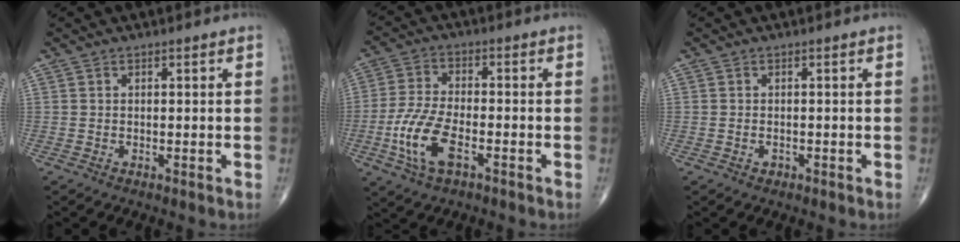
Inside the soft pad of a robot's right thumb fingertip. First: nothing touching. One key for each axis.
{"total": 10.3, "fx": -3.9, "fy": 4.7, "fz": 8.3, "tx": -0.185, "ty": 0.012, "tz": -0.075}
{"total": 0.9, "fx": -0.4, "fy": 0.6, "fz": 0.4, "tx": -0.007, "ty": 0.004, "tz": -0.004}